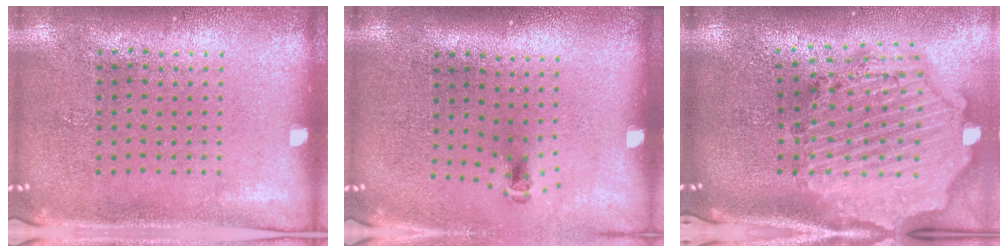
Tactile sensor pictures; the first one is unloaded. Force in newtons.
{"total": 0.6, "press": 0.3, "slide": 0.5}
{"total": 4.0, "press": 3.3, "slide": 2.3}